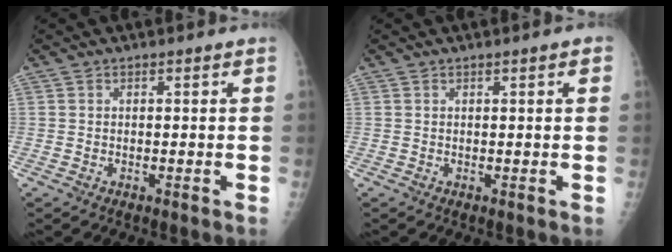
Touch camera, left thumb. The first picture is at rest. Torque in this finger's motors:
{"motor_torque": [-0.07, 0.13, -0.09, 0.09, -0.02]}